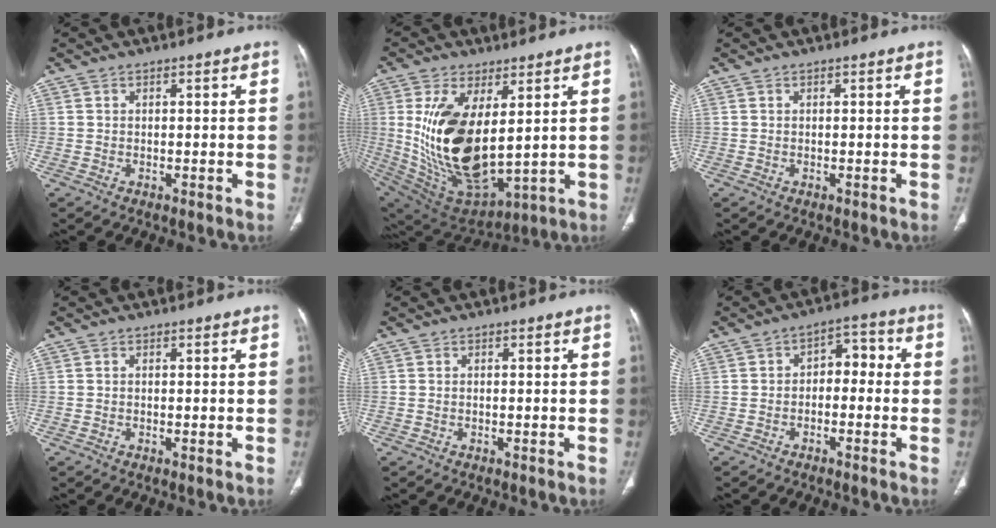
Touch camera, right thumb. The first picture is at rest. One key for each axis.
{"total": 20.4, "fx": 3.2, "fy": 10.0, "fz": 17.5, "tx": -0.336, "ty": -0.033, "tz": 0.086}
{"total": 0.0}
{"total": 0.0}
{"total": 0.0}
{"total": 5.5, "fx": -0.8, "fy": 3.7, "fz": 4.1, "tx": -0.036, "ty": 0.035, "tz": -0.023}